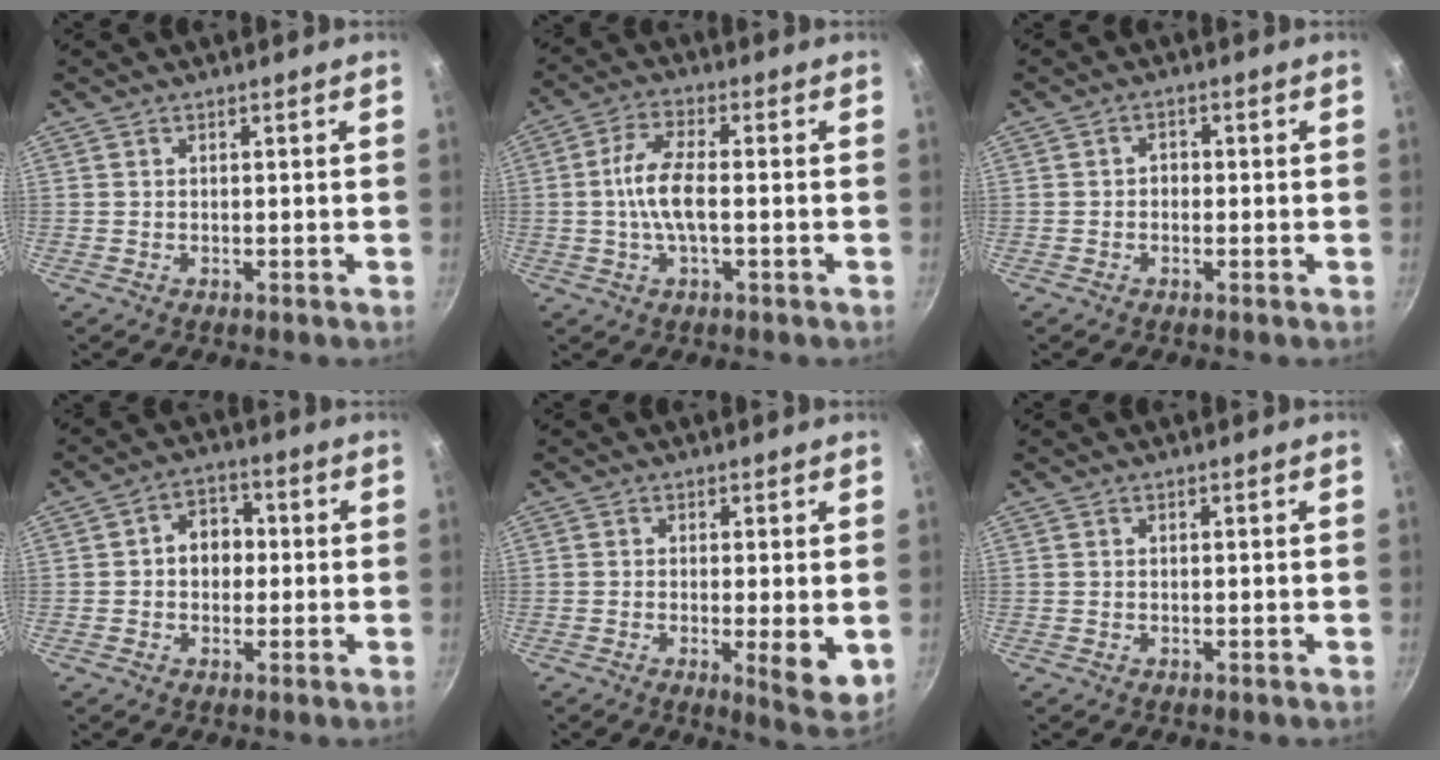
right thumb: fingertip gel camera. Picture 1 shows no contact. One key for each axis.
{"total": 7.8, "fx": -0.7, "fy": 2.9, "fz": 7.2, "tx": -0.148, "ty": 0.017, "tz": -0.022}
{"total": 1.6, "fx": -0.4, "fy": 1.3, "fz": 0.8, "tx": -0.007, "ty": 0.006, "tz": -0.009}
{"total": 6.3, "fx": 0.0, "fy": 5.0, "fz": 3.8, "tx": -0.015, "ty": 0.016, "tz": -0.007}
{"total": 6.9, "fx": -0.9, "fy": 1.7, "fz": 6.7, "tx": -0.092, "ty": -0.019, "tz": -0.008}
{"total": 0.0}